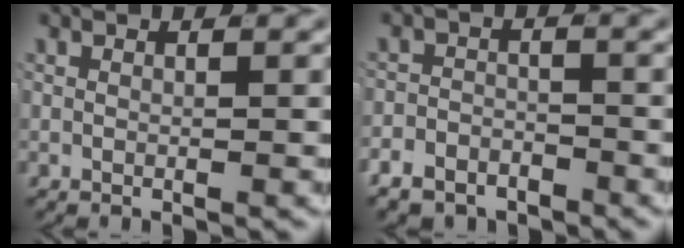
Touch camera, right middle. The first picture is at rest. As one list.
[{"total": 4.0, "force": [-3.2, 2.1, 0.8], "torque": [0.003, -0.001, -0.063]}]